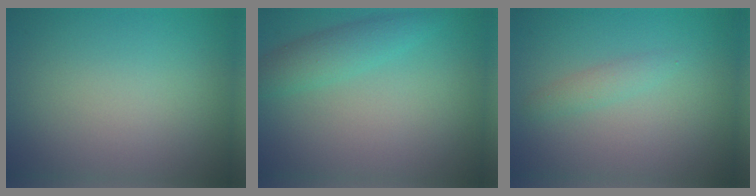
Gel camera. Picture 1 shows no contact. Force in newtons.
{"total": 2.7, "press": 2.7, "slide": 0.0}
{"total": 1.3, "press": 1.3, "slide": 0.0}